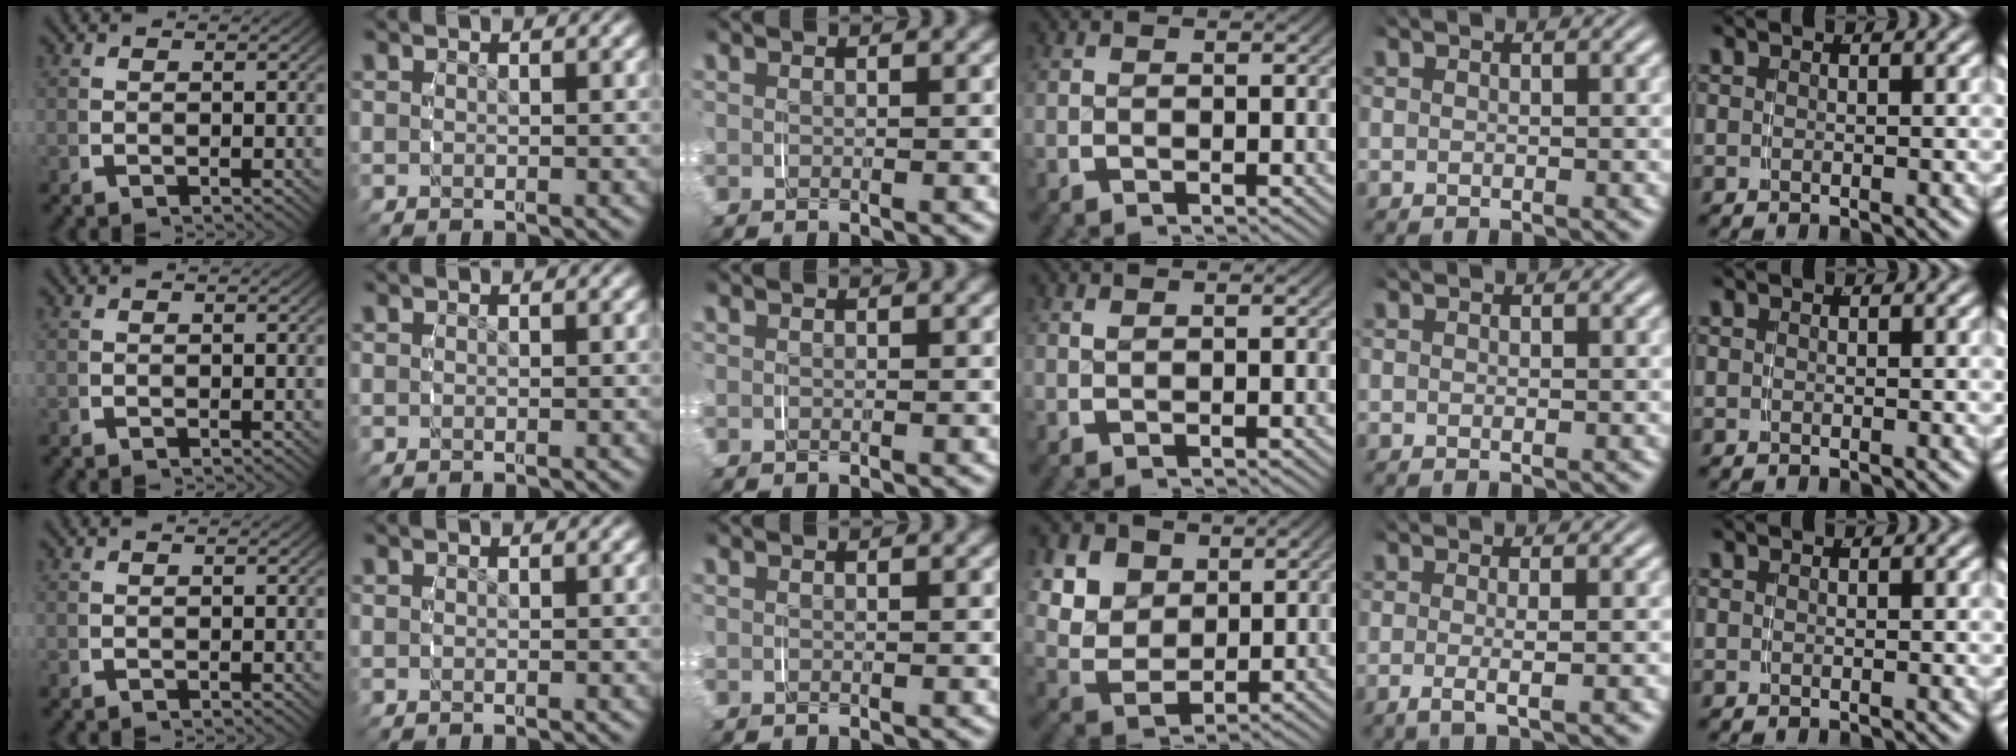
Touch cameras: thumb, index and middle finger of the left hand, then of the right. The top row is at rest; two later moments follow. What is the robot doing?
{"motion": "grasp_and_lifting", "object": "pen bag"}